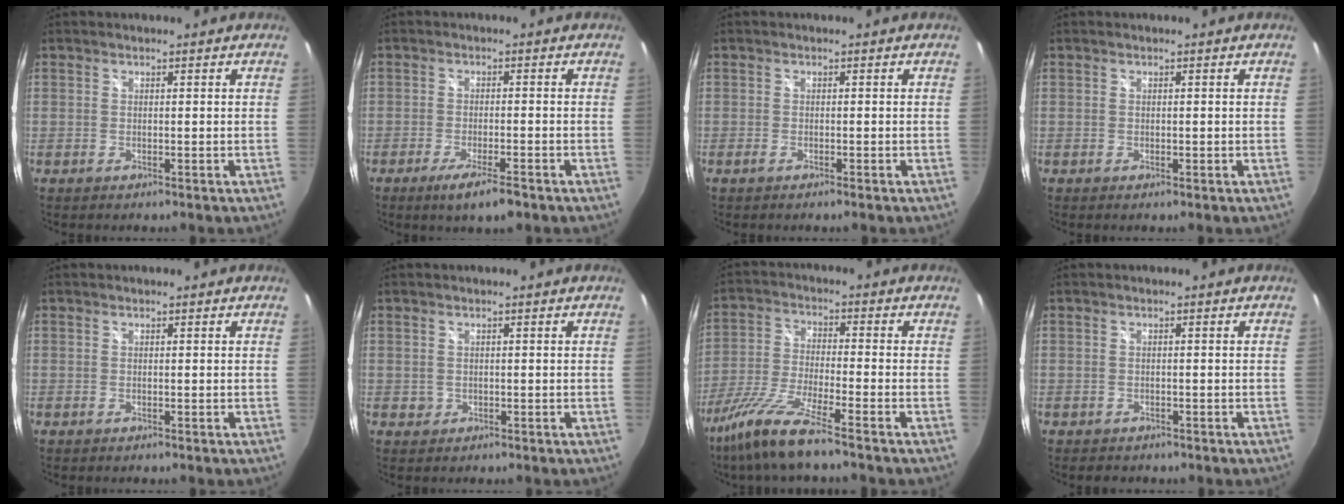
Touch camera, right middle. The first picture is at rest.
{"total": 5.8, "force": [-3.9, 0.9, 4.2], "torque": [-0.088, -0.013, -0.065]}
{"total": 1.1, "force": [-0.9, 0.0, 0.7], "torque": [-0.013, -0.001, -0.017]}
{"total": 0.0}
{"total": 0.0}
{"total": 1.2, "force": [-0.1, 1.2, 0.2], "torque": [-0.001, -0.002, -0.002]}
{"total": 10.8, "force": [-8.2, -0.2, 7.1], "torque": [-0.152, -0.025, -0.156]}
{"total": 1.9, "force": [-1.5, 1.2, 0.5], "torque": [-0.014, -0.005, -0.019]}